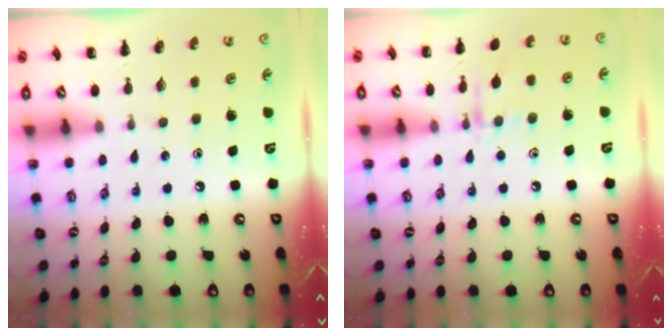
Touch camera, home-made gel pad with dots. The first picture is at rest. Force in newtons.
{"total": 8.1, "press": 8.1, "slide": 1.2}